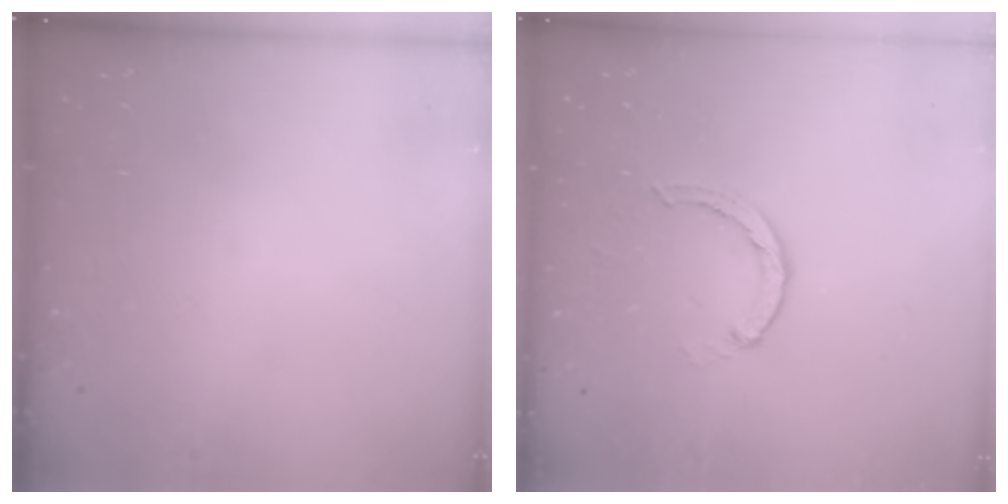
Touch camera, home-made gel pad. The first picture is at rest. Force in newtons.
{"total": 1.8, "press": 1.8, "slide": 0.2}